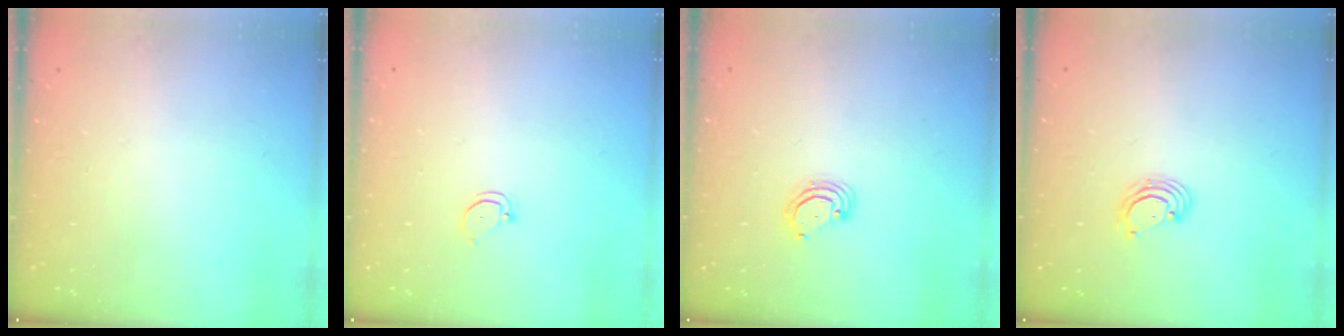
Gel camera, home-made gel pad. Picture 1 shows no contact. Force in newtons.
{"total": 2.4, "press": 2.4, "slide": 0.2}
{"total": 3.0, "press": 2.9, "slide": 0.3}
{"total": 2.4, "press": 2.4, "slide": 0.2}